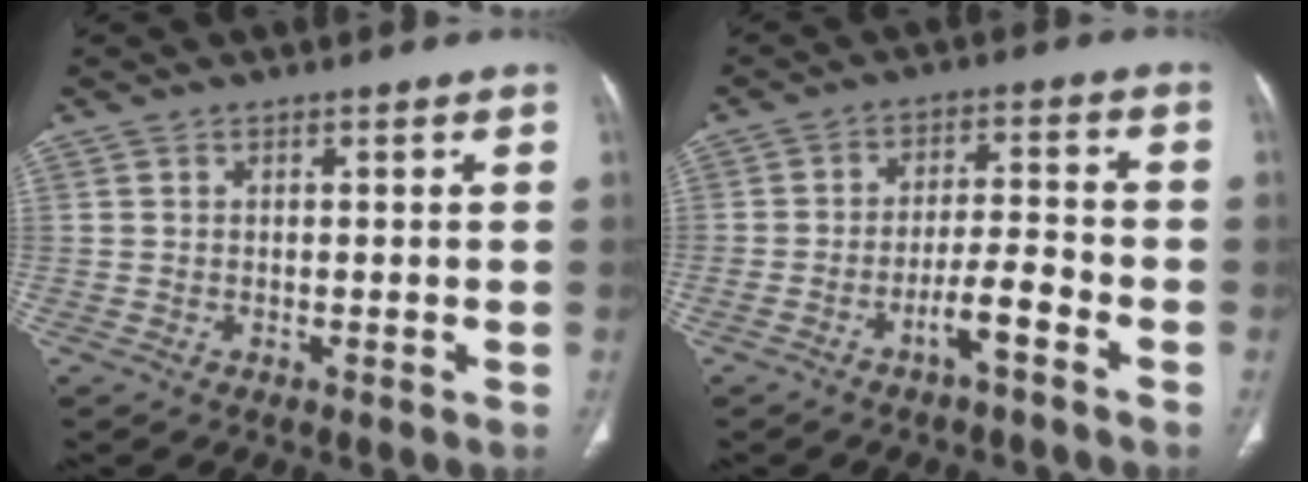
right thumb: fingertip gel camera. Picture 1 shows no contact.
{"total": 6.2, "force": [-3.6, 1.3, 4.8], "torque": [-0.090, 0.035, -0.062]}